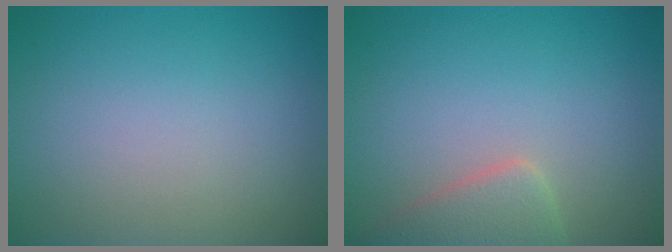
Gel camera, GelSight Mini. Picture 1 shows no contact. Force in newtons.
{"total": 2.9, "press": 2.9, "slide": 0.3}